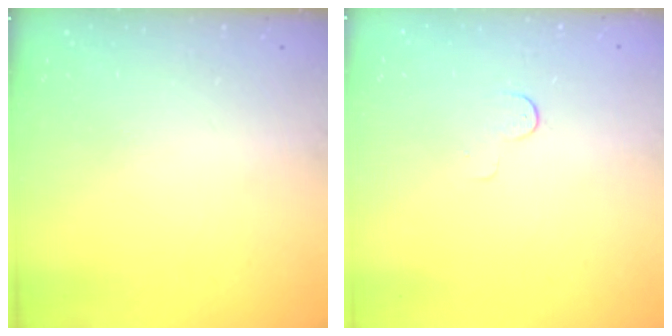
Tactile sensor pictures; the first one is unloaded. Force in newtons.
{"total": 3.0, "press": 3.0, "slide": 0.3}